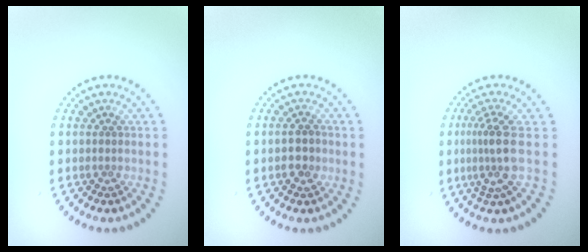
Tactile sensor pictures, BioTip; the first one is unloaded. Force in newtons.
{"total": 2.0, "press": 2.0, "slide": 0.4}
{"total": 3.0, "press": 2.2, "slide": 2.1}